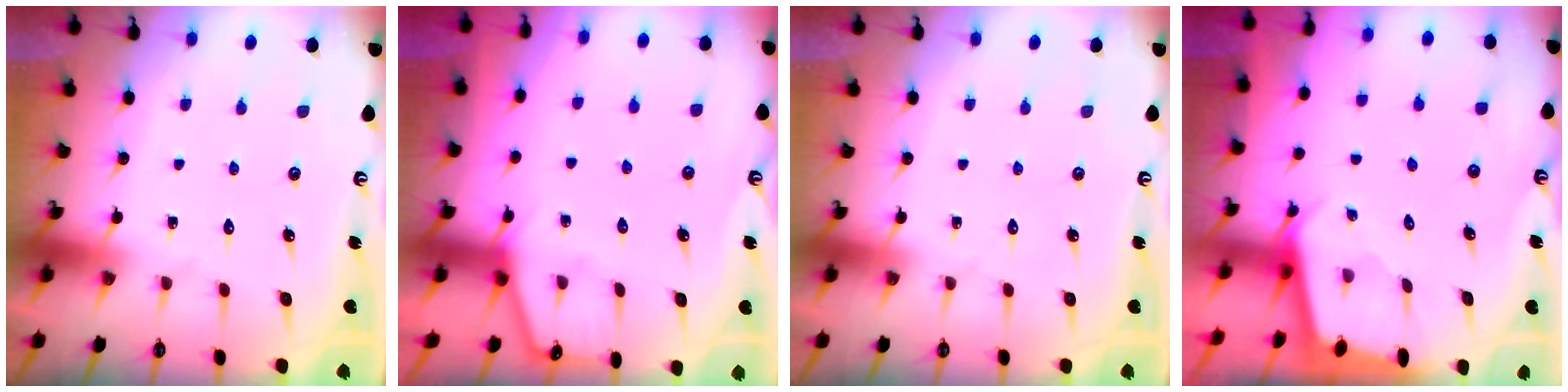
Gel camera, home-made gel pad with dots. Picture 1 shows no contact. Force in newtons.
{"total": 3.2, "press": 3.1, "slide": 0.4}
{"total": 0.0}
{"total": 2.0, "press": 2.0, "slide": 0.2}